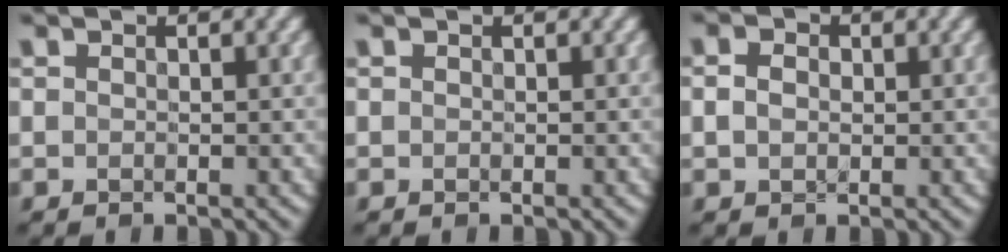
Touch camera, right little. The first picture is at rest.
{"total": 0.0}
{"total": 1.6, "force": [-0.2, 1.3, 0.9], "torque": [-0.021, 0.000, -0.004]}